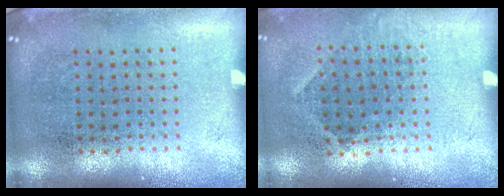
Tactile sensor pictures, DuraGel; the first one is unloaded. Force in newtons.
{"total": 0.9, "press": 0.8, "slide": 0.5}